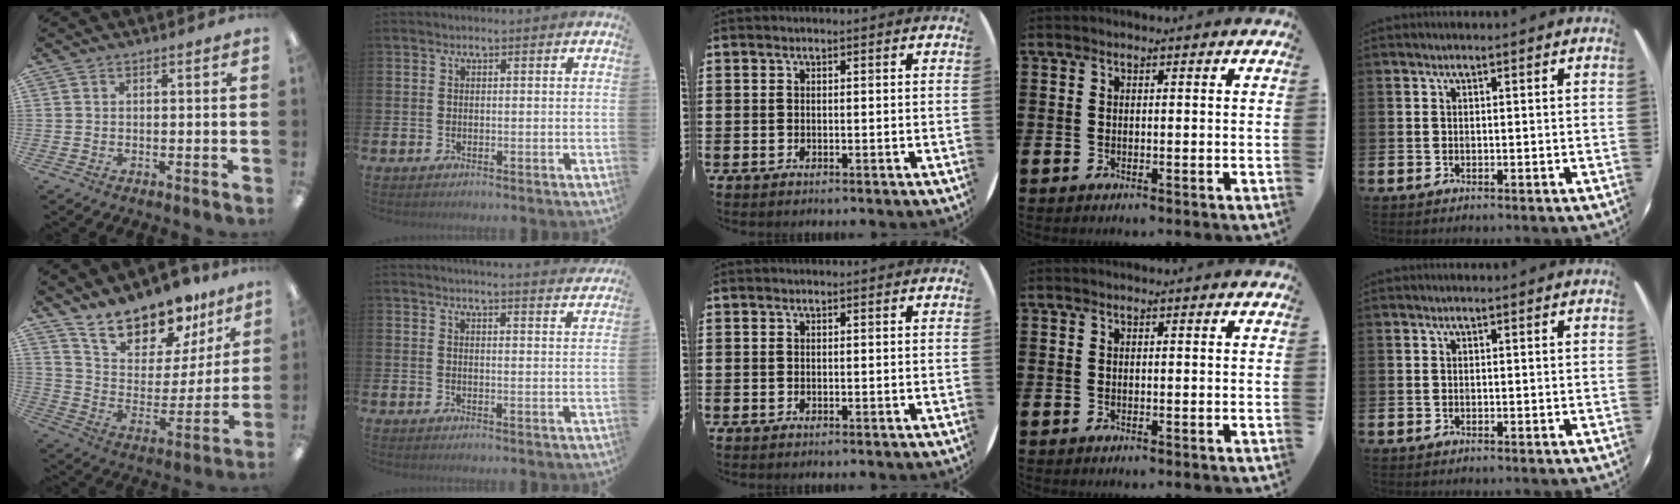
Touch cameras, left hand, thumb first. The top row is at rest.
{"thumb": {"total": 17.7, "force": [15.0, 7.2, 6.1], "torque": [-0.113, -0.110, 0.271]}, "index": {"total": 3.5, "force": [3.4, -0.6, 0.0], "torque": [0.000, -0.027, 0.059]}}